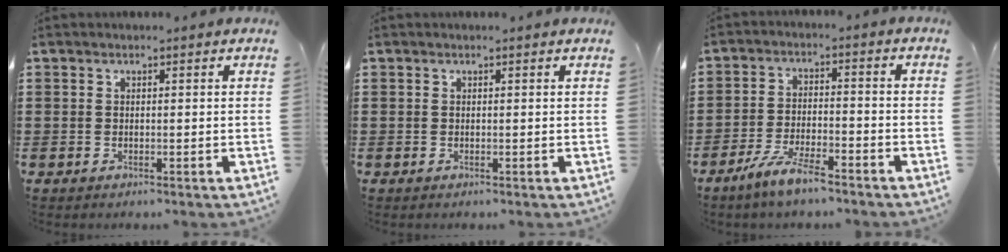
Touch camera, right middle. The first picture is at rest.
{"total": 0.0}
{"total": 5.9, "force": [-4.8, 0.6, 3.5], "torque": [-0.083, -0.012, -0.092]}